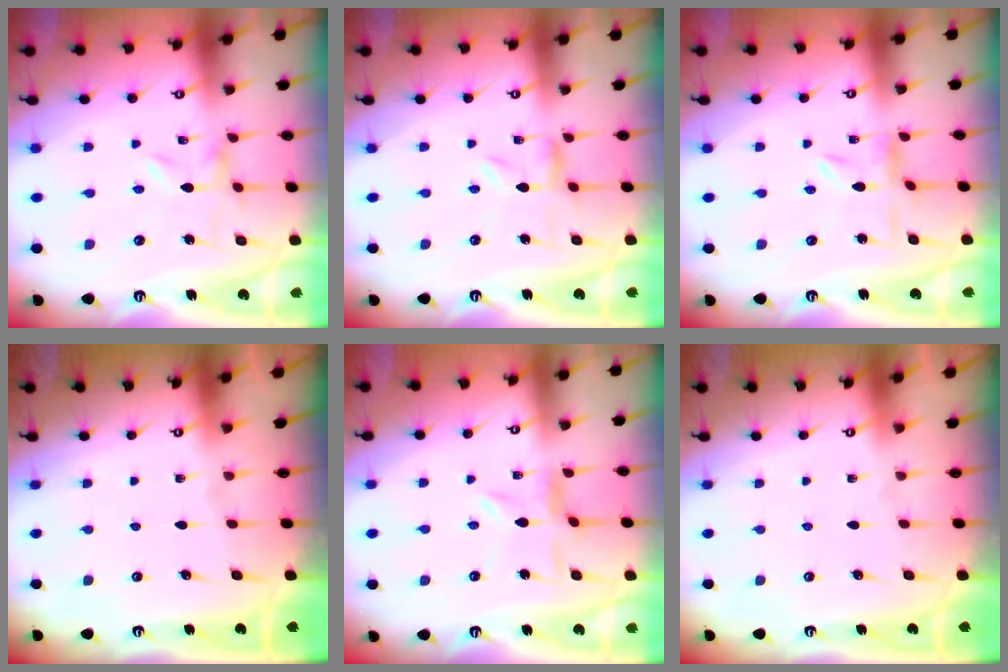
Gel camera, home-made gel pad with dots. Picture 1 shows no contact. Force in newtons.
{"total": 1.4, "press": 1.4, "slide": 0.2}
{"total": 0.0}
{"total": 0.0}
{"total": 3.6, "press": 3.6, "slide": 0.5}
{"total": 0.0}